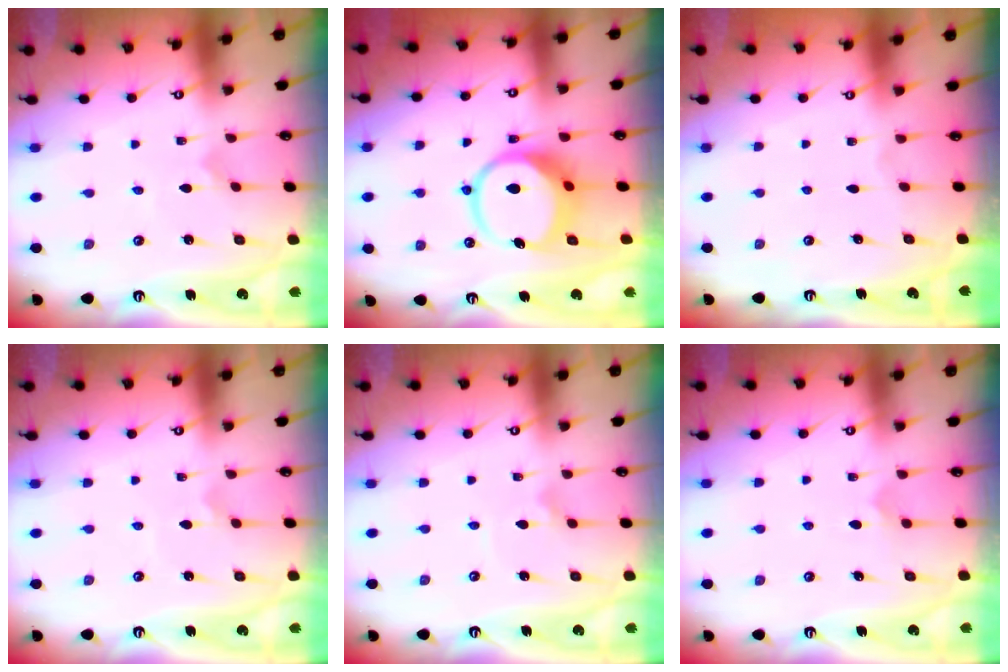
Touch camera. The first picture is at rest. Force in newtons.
{"total": 11.0, "press": 10.9, "slide": 1.5}
{"total": 0.0}
{"total": 1.7, "press": 1.7, "slide": 0.1}
{"total": 1.3, "press": 1.3, "slide": 0.2}
{"total": 5.8, "press": 5.8, "slide": 0.2}